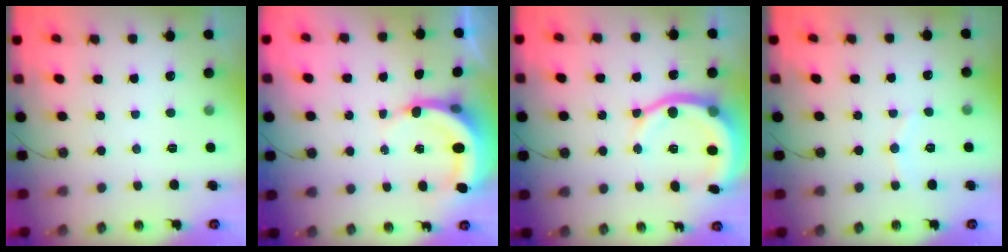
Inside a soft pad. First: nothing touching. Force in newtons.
{"total": 5.9, "press": 5.9, "slide": 0.4}
{"total": 11.7, "press": 11.5, "slide": 2.1}
{"total": 6.4, "press": 6.4, "slide": 0.6}